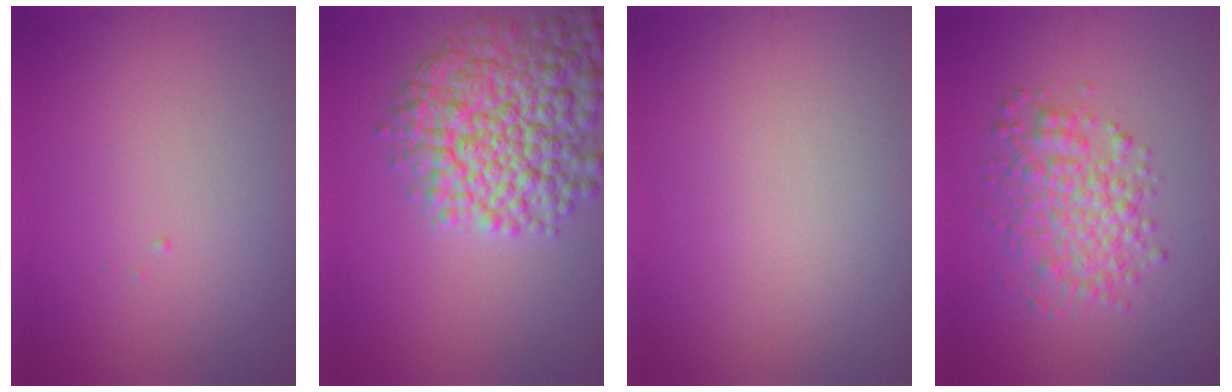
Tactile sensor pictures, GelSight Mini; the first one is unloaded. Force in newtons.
{"total": 9.2, "press": 9.2, "slide": 0.3}
{"total": 0.0}
{"total": 4.7, "press": 4.7, "slide": 0.1}